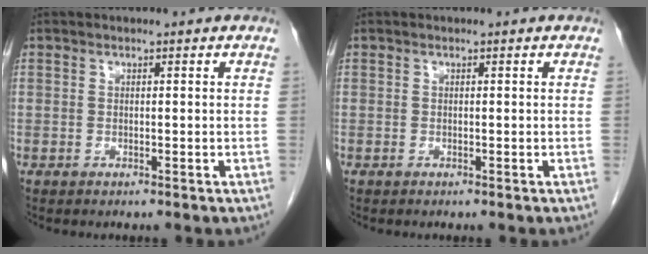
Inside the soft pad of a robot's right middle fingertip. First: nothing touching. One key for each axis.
{"total": 0.0}